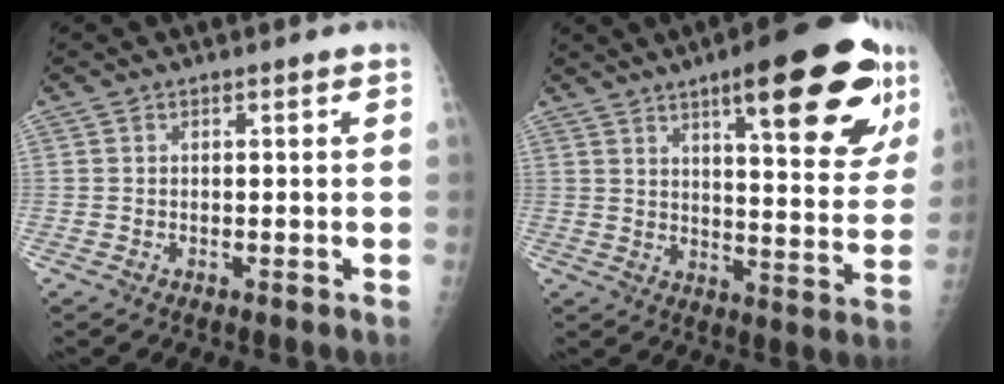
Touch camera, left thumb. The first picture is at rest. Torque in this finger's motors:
{"motor_torque": [1.89, 1.70, 1.24, -0.97, 0.18]}